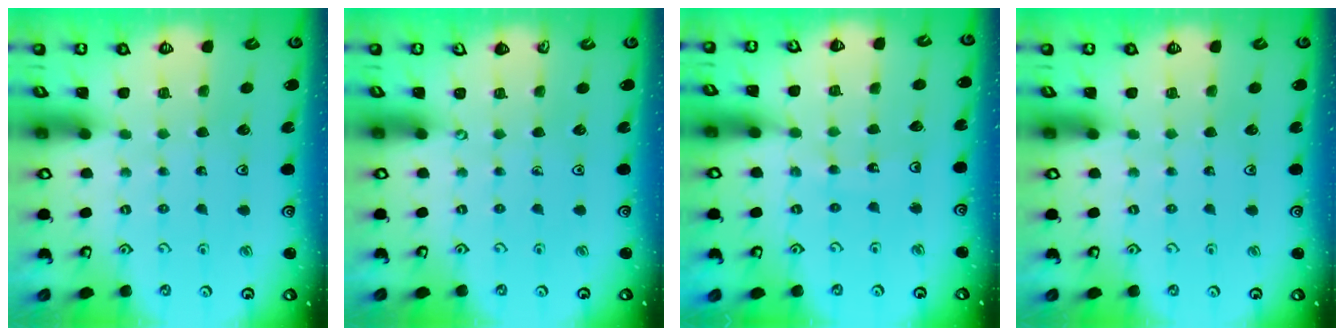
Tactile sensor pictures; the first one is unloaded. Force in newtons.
{"total": 0.0}
{"total": 9.0, "press": 9.0, "slide": 1.0}
{"total": 0.0}